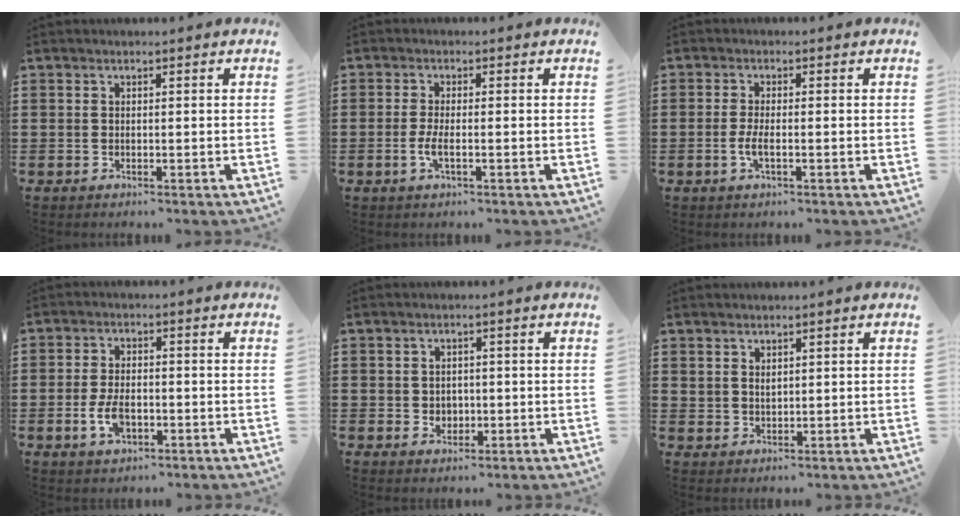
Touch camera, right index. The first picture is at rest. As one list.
[{"total": 2.8, "force": [-0.8, 0.5, 2.6], "torque": [-0.059, -0.006, -0.020]}, {"total": 2.7, "force": [-0.8, 0.5, 2.5], "torque": [-0.057, -0.006, -0.019]}, {"total": 4.8, "force": [-1.5, 2.6, 3.8], "torque": [-0.086, -0.001, -0.031]}, {"total": 2.0, "force": [-0.1, 1.9, 0.6], "torque": [-0.011, 0.006, -0.007]}, {"total": 1.8, "force": [1.6, 0.8, 0.2], "torque": [-0.006, 0.002, 0.031]}]